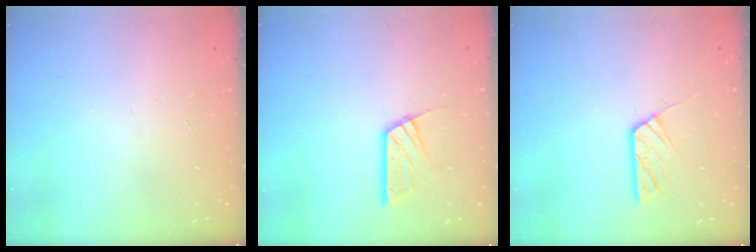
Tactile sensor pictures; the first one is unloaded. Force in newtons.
{"total": 10.5, "press": 10.5, "slide": 0.8}
{"total": 5.8, "press": 5.8, "slide": 0.3}